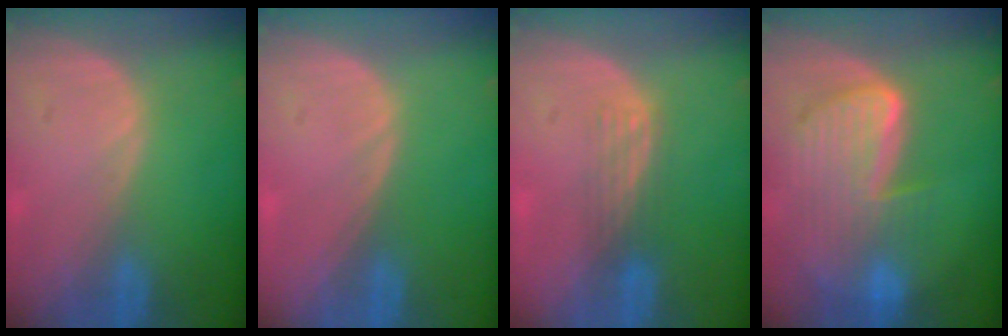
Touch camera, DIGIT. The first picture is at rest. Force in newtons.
{"total": 0.0}
{"total": 2.9, "press": 2.7, "slide": 1.2}
{"total": 9.8, "press": 8.2, "slide": 5.2}